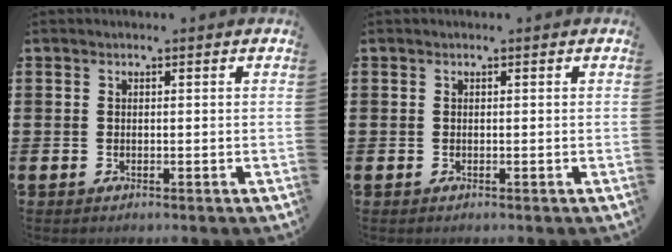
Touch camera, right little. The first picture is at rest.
{"total": 0.0}